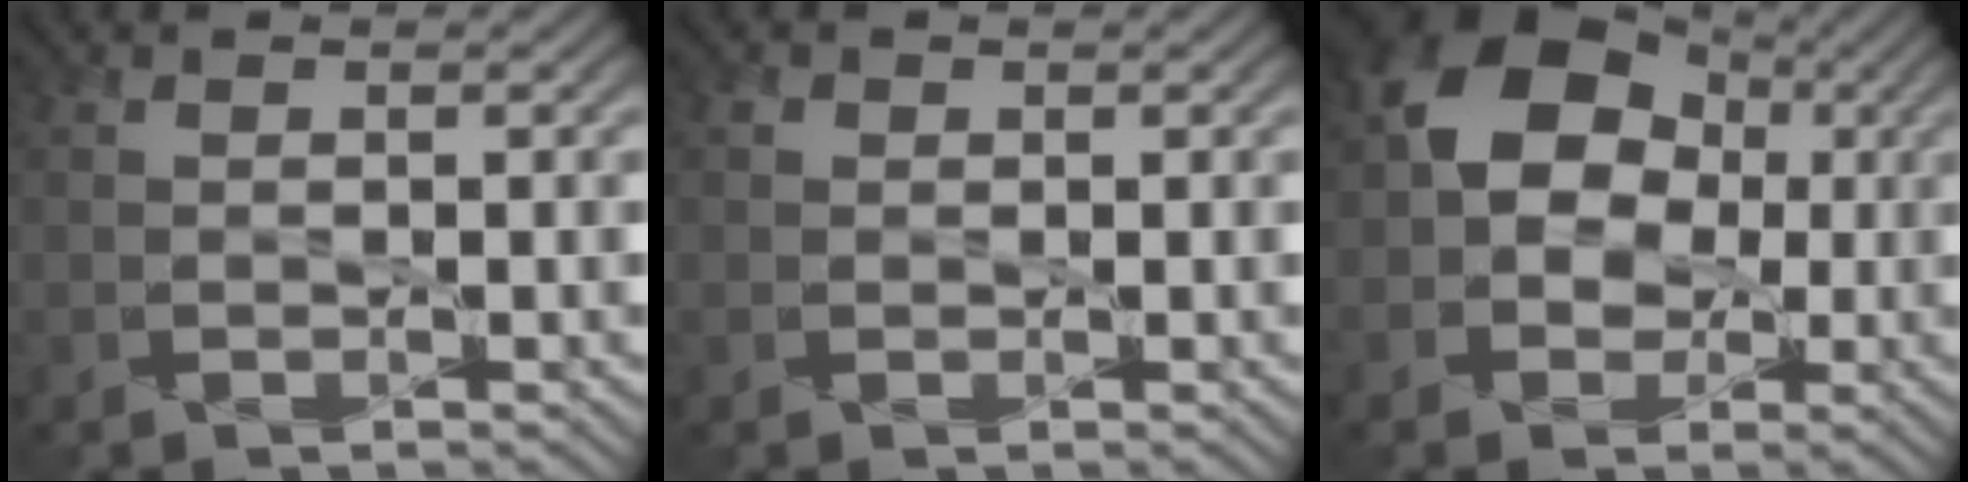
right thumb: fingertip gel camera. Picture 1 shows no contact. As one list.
[{"total": 0.9, "force": [0.2, 0.8, 0.2], "torque": [-0.001, 0.001, 0.002]}, {"total": 9.9, "force": [1.2, 7.9, 5.9], "torque": [-0.099, 0.013, -0.003]}]